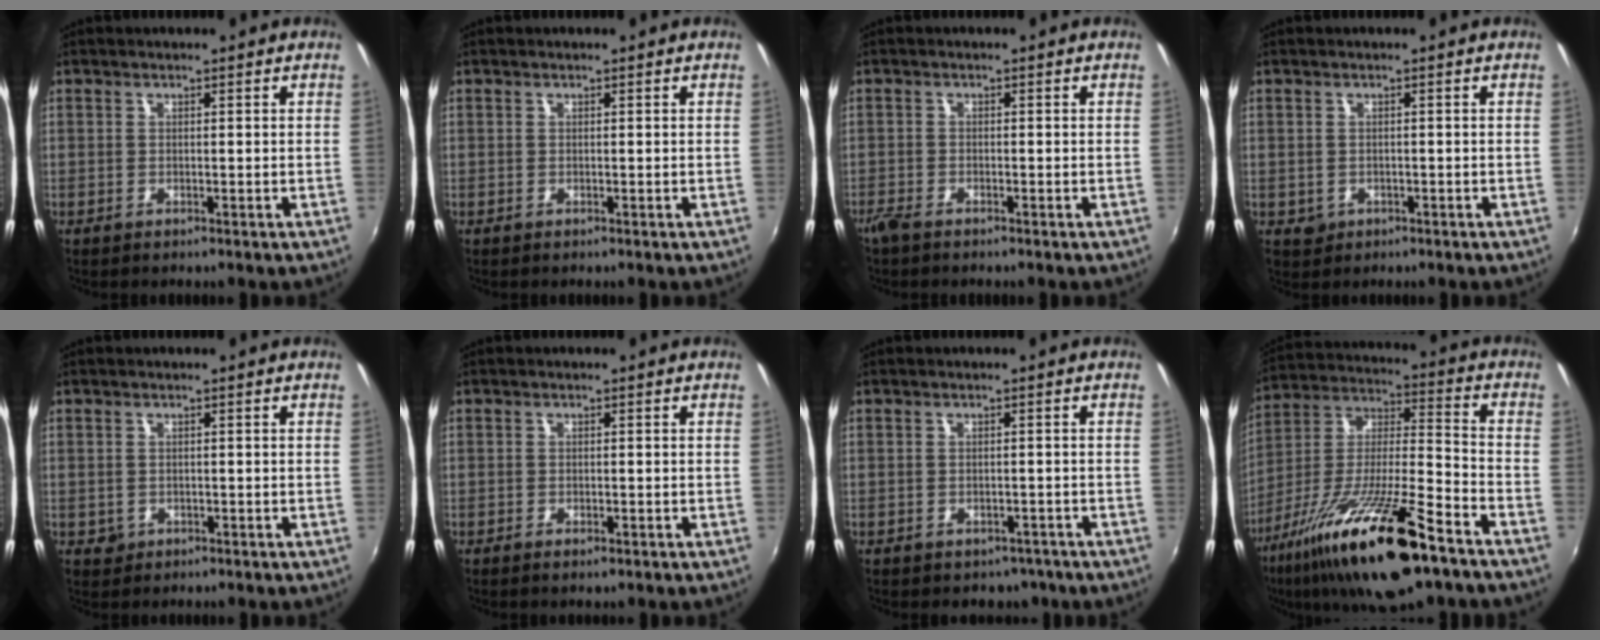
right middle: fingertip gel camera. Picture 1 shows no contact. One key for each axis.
{"total": 0.0}
{"total": 2.3, "fx": -2.0, "fy": 0.6, "fz": 1.0, "tx": -0.028, "ty": -0.007, "tz": -0.043}
{"total": 2.2, "fx": -0.5, "fy": 2.0, "fz": 0.7, "tx": -0.015, "ty": -0.004, "tz": -0.004}
{"total": 1.7, "fx": -0.4, "fy": 1.6, "fz": 0.4, "tx": -0.008, "ty": -0.003, "tz": -0.004}
{"total": 1.3, "fx": -0.8, "fy": 0.6, "fz": 0.8, "tx": -0.014, "ty": -0.004, "tz": -0.015}
{"total": 4.2, "fx": -2.9, "fy": 2.8, "fz": 1.2, "tx": -0.023, "ty": -0.003, "tz": -0.029}
{"total": 24.4, "fx": -15.2, "fy": 4.6, "fz": 18.5, "tx": -0.337, "ty": -0.041, "tz": -0.270}